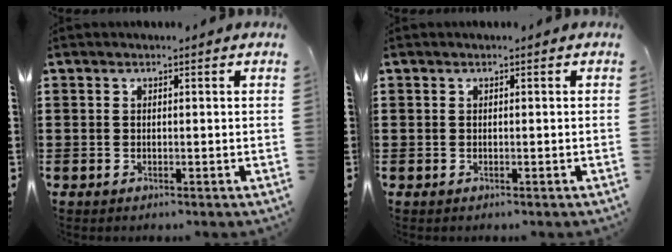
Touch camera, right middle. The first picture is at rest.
{"total": 0.0}